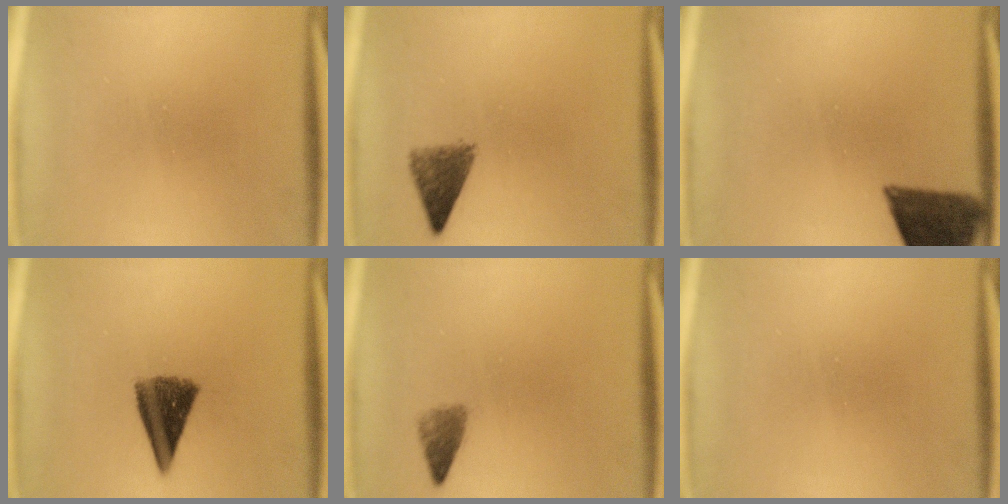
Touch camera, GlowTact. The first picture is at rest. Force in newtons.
{"total": 4.2}
{"total": 11.6}
{"total": 8.5}
{"total": 2.2}
{"total": 0.0}